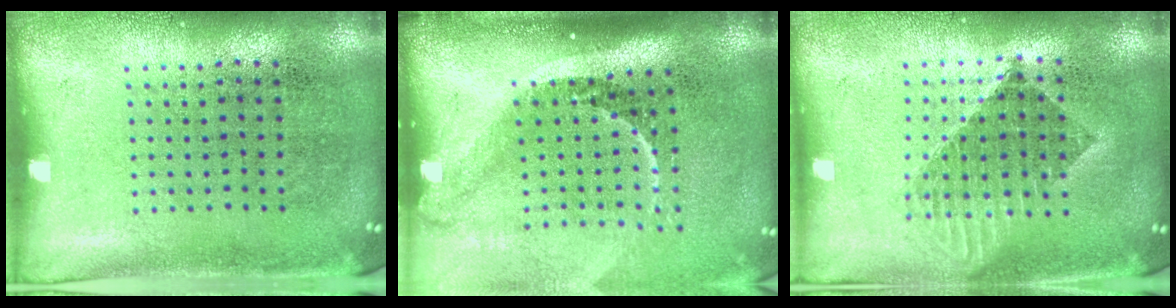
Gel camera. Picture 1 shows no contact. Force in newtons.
{"total": 2.2, "press": 1.5, "slide": 1.7}
{"total": 1.6, "press": 1.3, "slide": 0.9}